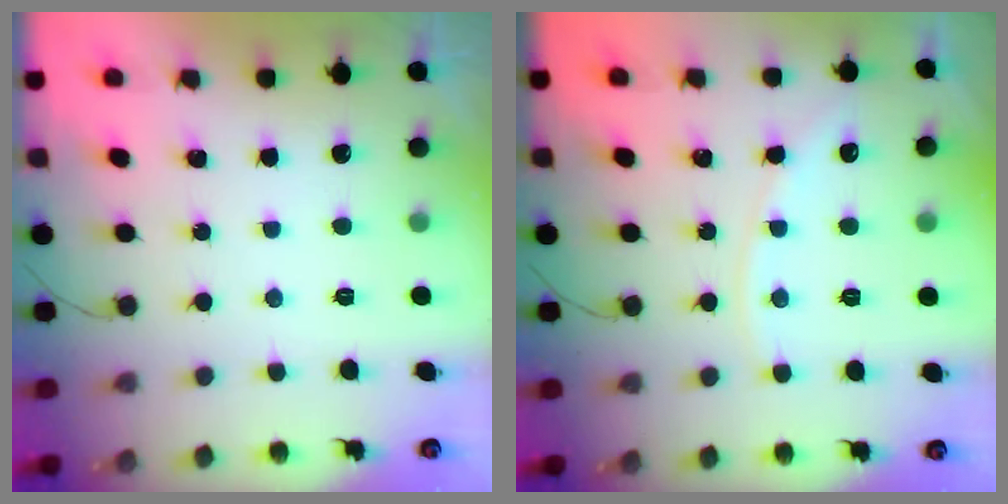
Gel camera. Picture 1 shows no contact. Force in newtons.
{"total": 4.8, "press": 4.8, "slide": 0.7}